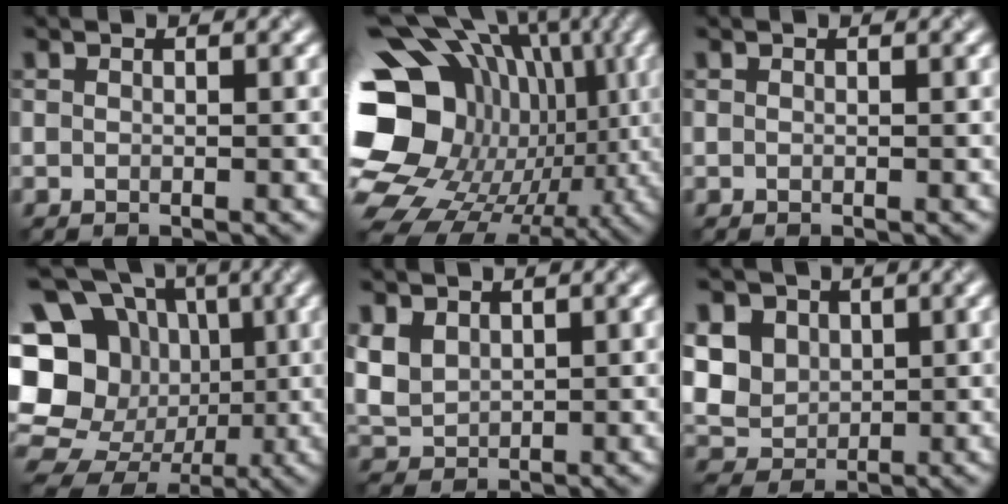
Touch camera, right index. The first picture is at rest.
{"total": 21.2, "force": [-0.5, 16.8, 12.9], "torque": [-0.243, -0.019, -0.012]}
{"total": 0.0}
{"total": 19.1, "force": [-0.3, 17.4, 7.8], "torque": [-0.189, 0.019, -0.023]}
{"total": 3.5, "force": [1.5, 2.5, 2.0], "torque": [-0.055, 0.001, 0.031]}
{"total": 8.5, "force": [2.6, 6.9, 4.2], "torque": [-0.089, 0.023, 0.037]}